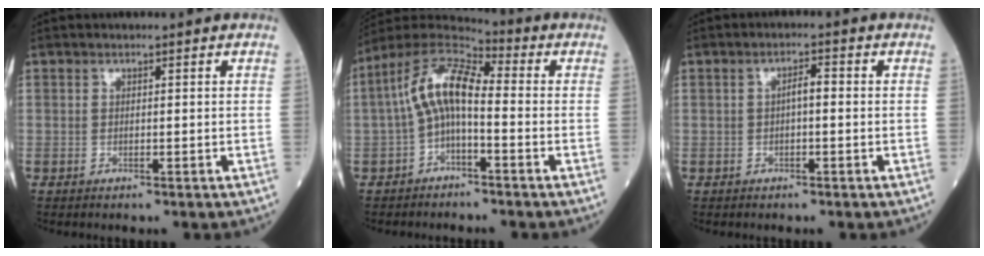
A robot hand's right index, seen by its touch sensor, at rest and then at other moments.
{"total": 9.3, "force": [-0.8, 3.4, 8.7], "torque": [-0.177, 0.034, -0.019]}
{"total": 2.0, "force": [-0.1, 0.4, 2.0], "torque": [-0.036, 0.003, -0.001]}